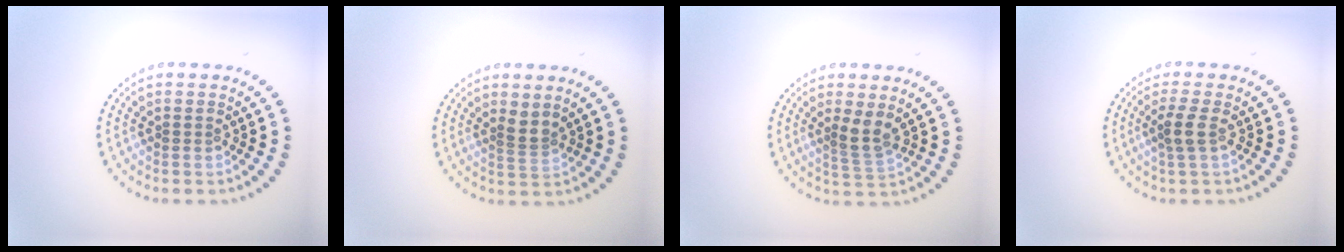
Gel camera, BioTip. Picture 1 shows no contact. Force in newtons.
{"total": 1.5, "press": 1.0, "slide": 1.1}
{"total": 2.2, "press": 1.7, "slide": 1.4}
{"total": 1.8, "press": 1.6, "slide": 0.8}